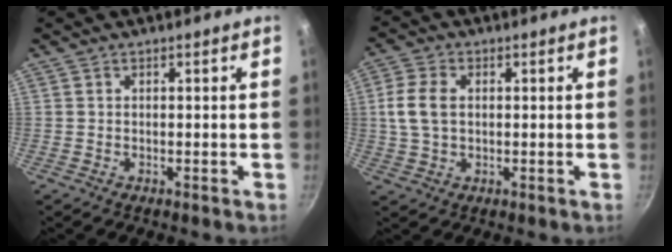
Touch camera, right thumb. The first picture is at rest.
{"total": 6.9, "force": [0.8, 4.6, 5.1], "torque": [-0.097, 0.010, 0.014]}